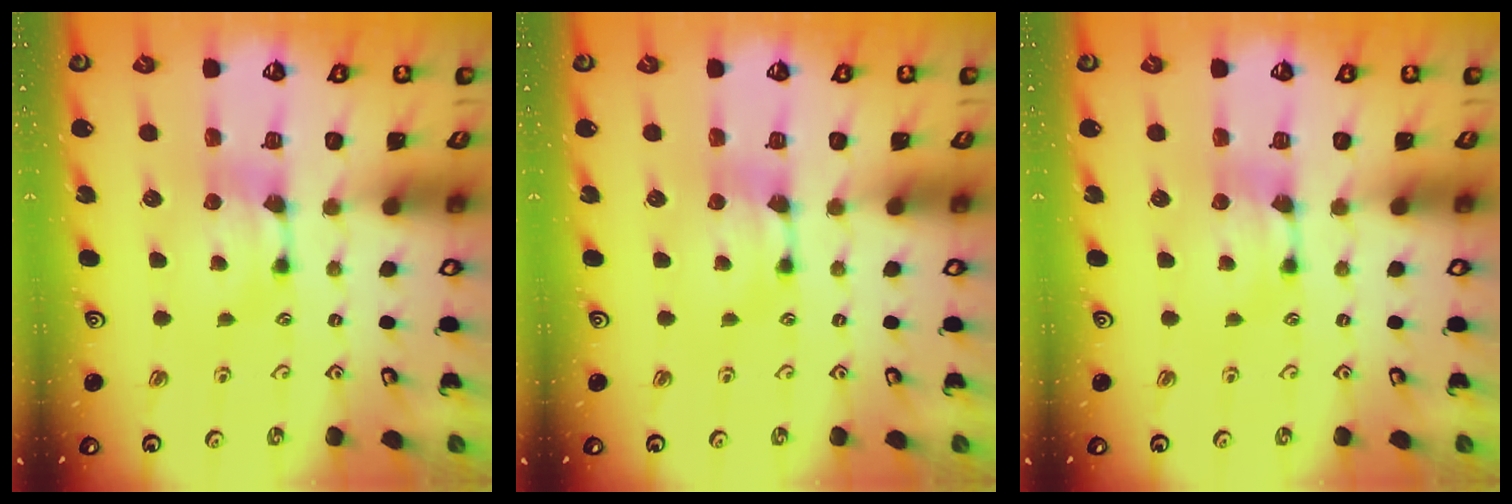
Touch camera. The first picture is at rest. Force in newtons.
{"total": 0.0}
{"total": 0.0}